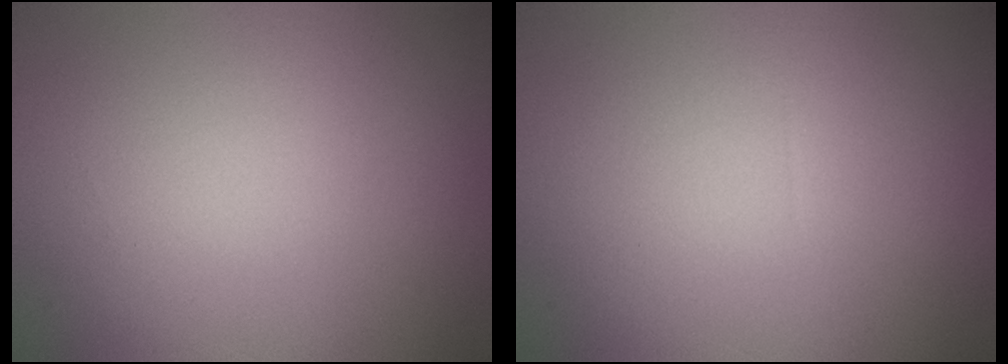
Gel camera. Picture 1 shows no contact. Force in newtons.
{"total": 0.0}